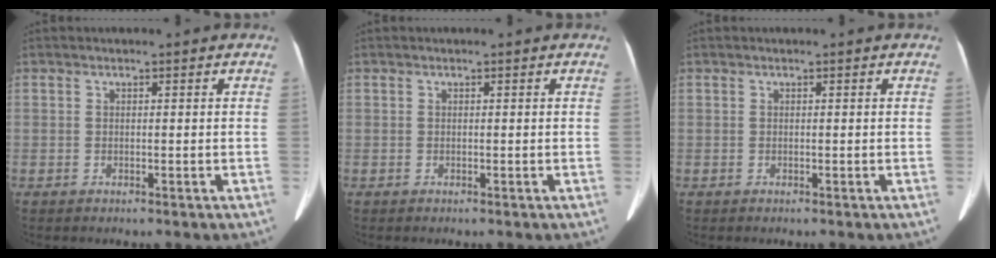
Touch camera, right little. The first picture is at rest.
{"total": 0.0}
{"total": 0.0}